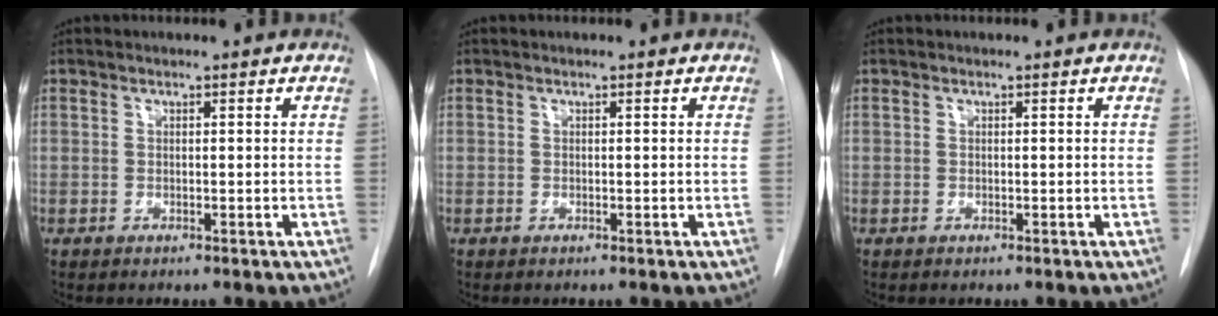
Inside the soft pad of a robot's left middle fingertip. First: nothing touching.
{"total": 0.0}
{"total": 0.0}